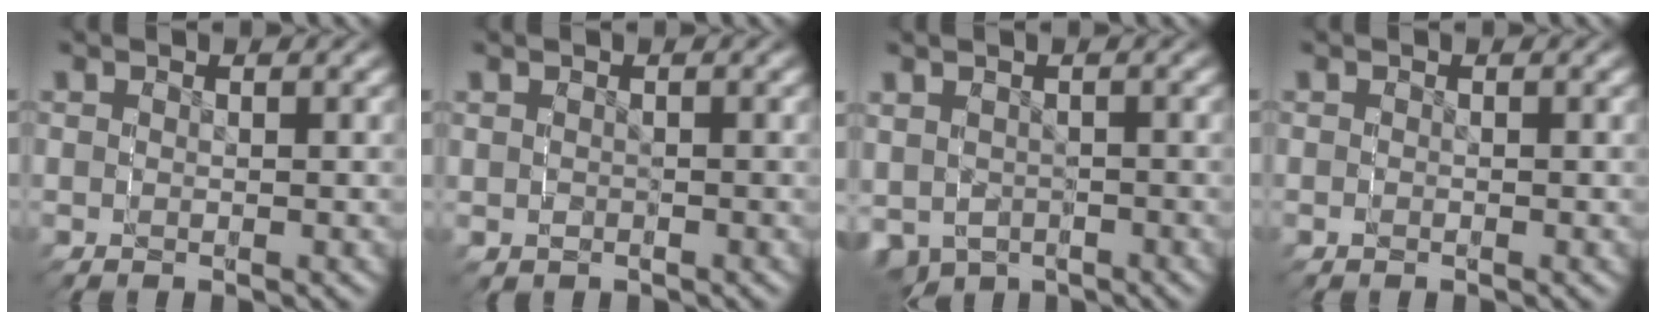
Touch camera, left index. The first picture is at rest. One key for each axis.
{"total": 1.6, "fx": -0.1, "fy": 1.4, "fz": 0.8, "tx": -0.024, "ty": -0.013, "tz": 0.006}
{"total": 5.9, "fx": -2.4, "fy": 5.3, "fz": 0.7, "tx": -0.027, "ty": -0.036, "tz": -0.028}
{"total": 0.0}